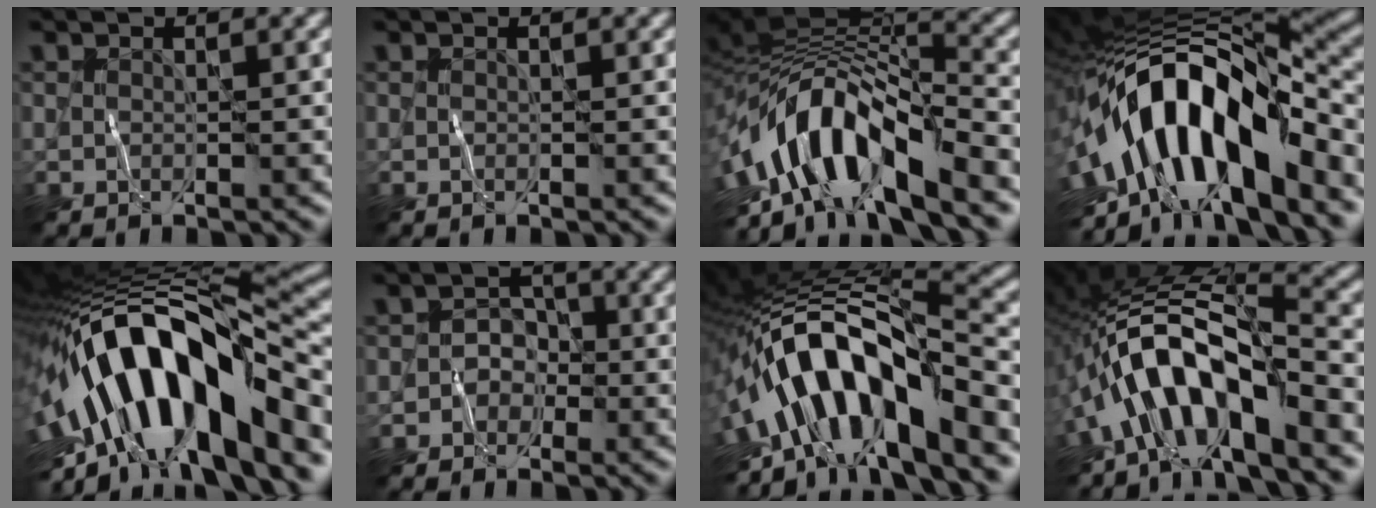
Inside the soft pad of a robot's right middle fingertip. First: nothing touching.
{"total": 0.0}
{"total": 10.9, "force": [-5.0, 4.5, 8.6], "torque": [-0.135, 0.013, -0.098]}
{"total": 15.0, "force": [-4.1, 6.3, 13.0], "torque": [-0.195, 0.023, -0.079]}
{"total": 16.9, "force": [-3.1, 7.1, 15.0], "torque": [-0.236, 0.037, -0.064]}
{"total": 1.8, "force": [-0.8, 1.6, 0.2], "torque": [0.027, 0.013, -0.025]}
{"total": 13.2, "force": [-4.5, 4.9, 11.3], "torque": [-0.172, 0.024, -0.082]}
{"total": 10.0, "force": [-5.0, 3.3, 8.0], "torque": [-0.125, 0.017, -0.099]}